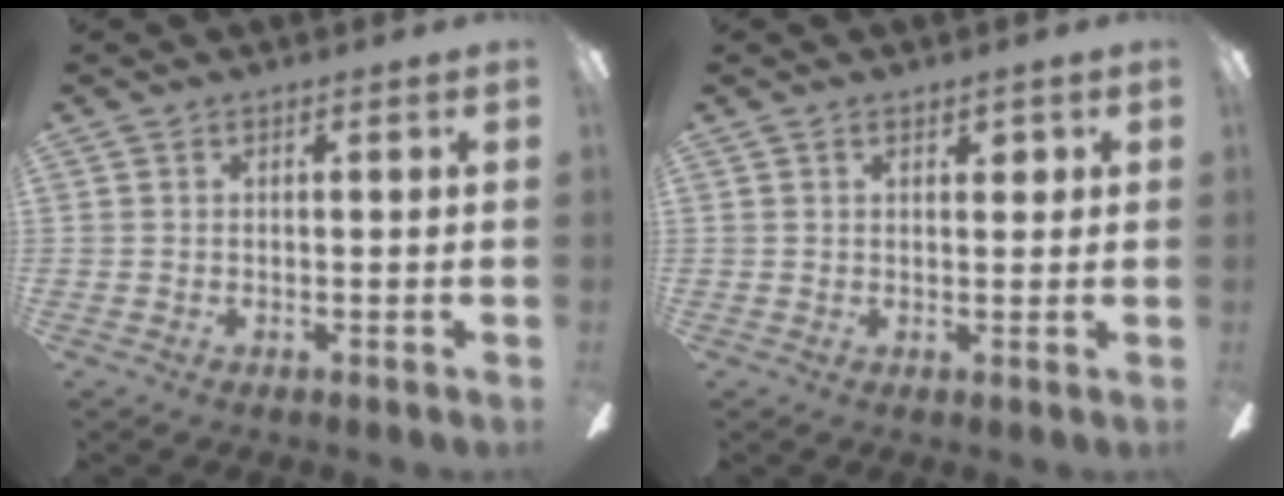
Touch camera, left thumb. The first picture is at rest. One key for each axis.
{"total": 2.0, "fx": 1.1, "fy": 1.2, "fz": 1.2, "tx": -0.010, "ty": -0.002, "tz": 0.015}